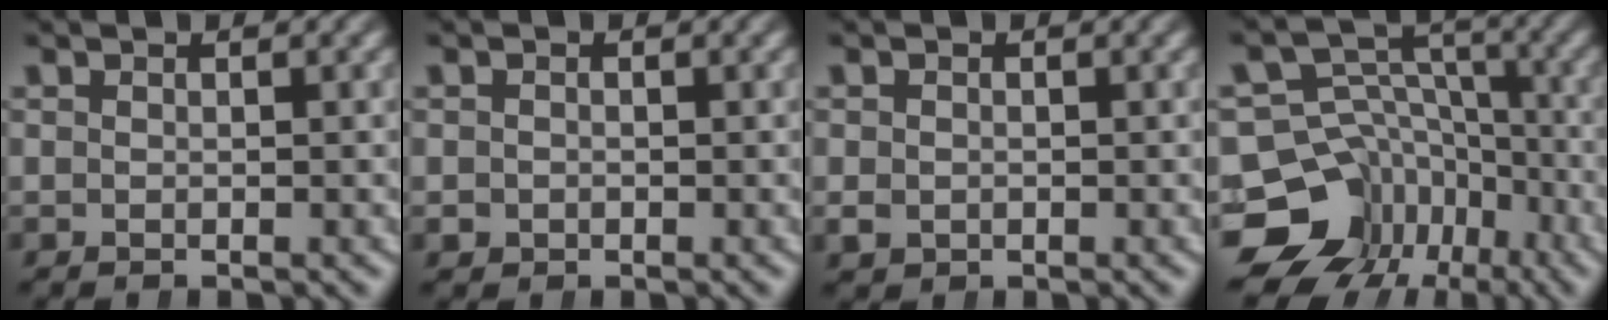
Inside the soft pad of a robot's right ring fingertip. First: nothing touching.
{"total": 1.3, "force": [-0.5, 1.2, 0.3], "torque": [-0.010, -0.014, 0.001]}
{"total": 1.3, "force": [-0.3, 1.1, 0.5], "torque": [-0.013, -0.010, 0.002]}
{"total": 17.3, "force": [-6.3, 14.2, 7.5], "torque": [-0.118, -0.070, -0.088]}